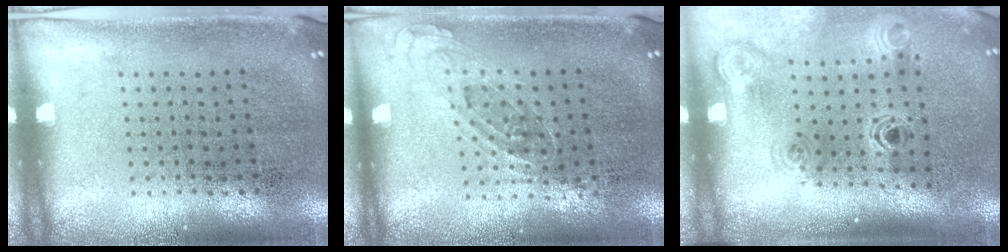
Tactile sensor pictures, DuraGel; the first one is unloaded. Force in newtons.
{"total": 0.8, "press": 0.7, "slide": 0.5}
{"total": 1.3, "press": 1.2, "slide": 0.5}